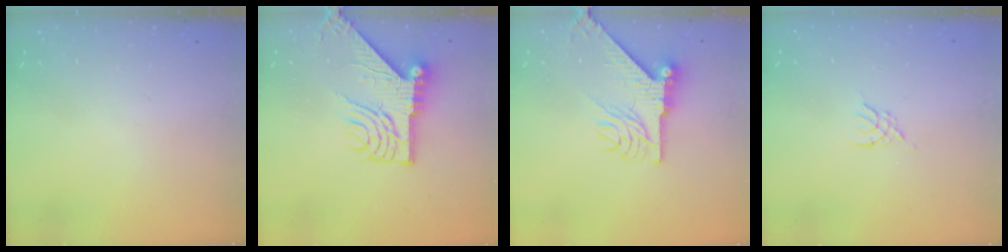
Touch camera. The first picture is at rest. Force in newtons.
{"total": 13.8, "press": 13.8, "slide": 1.2}
{"total": 10.0, "press": 9.8, "slide": 1.6}
{"total": 2.6, "press": 2.5, "slide": 0.6}